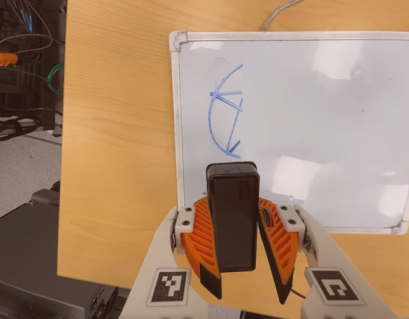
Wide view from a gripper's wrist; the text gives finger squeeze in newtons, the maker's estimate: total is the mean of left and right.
{"total": 10.1, "left": 10.3, "right": 9.9}